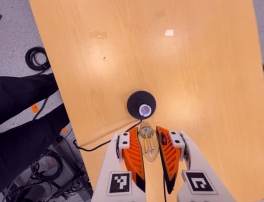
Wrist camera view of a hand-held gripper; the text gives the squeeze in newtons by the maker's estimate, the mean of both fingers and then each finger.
{"total": 23.5, "left": 25.5, "right": 21.4}